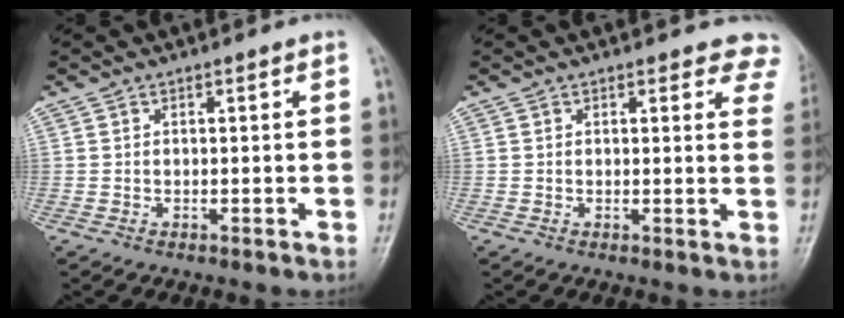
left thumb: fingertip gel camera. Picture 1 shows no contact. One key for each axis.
{"total": 5.7, "fx": 4.7, "fy": 2.5, "fz": 2.0, "tx": 0.019, "ty": -0.018, "tz": 0.030}